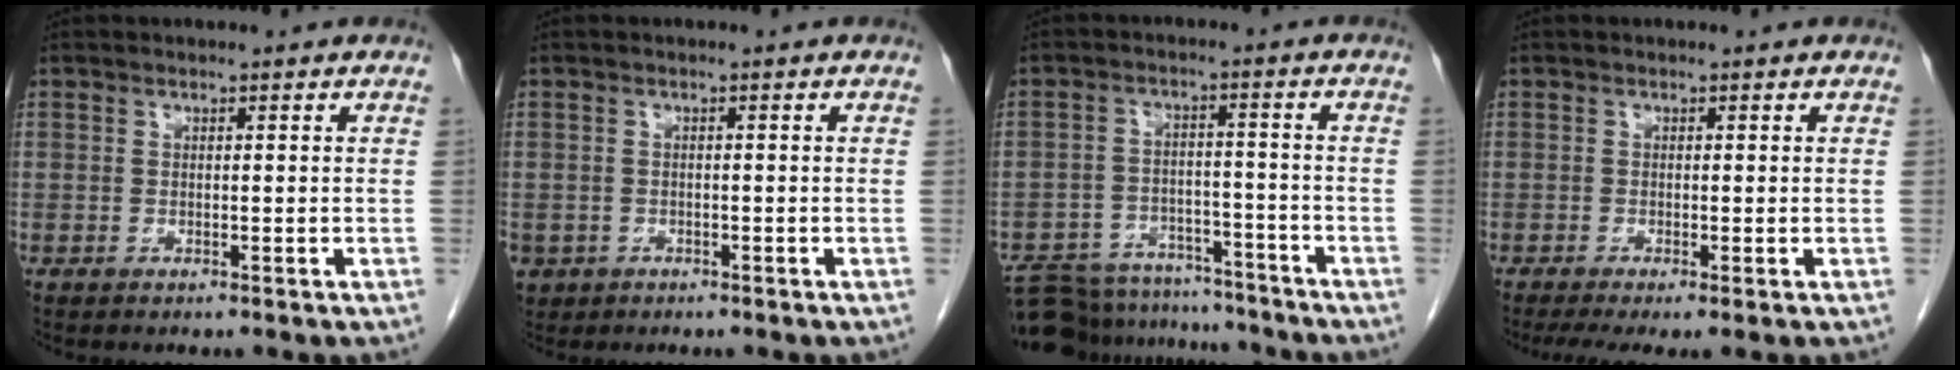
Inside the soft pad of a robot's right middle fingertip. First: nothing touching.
{"total": 3.2, "force": [-1.7, 2.7, 0.6], "torque": [-0.012, 0.001, -0.027]}
{"total": 16.7, "force": [-15.3, 5.2, 4.2], "torque": [-0.092, 0.007, -0.218]}
{"total": 4.5, "force": [-2.9, 0.8, 3.3], "torque": [-0.053, -0.015, -0.050]}